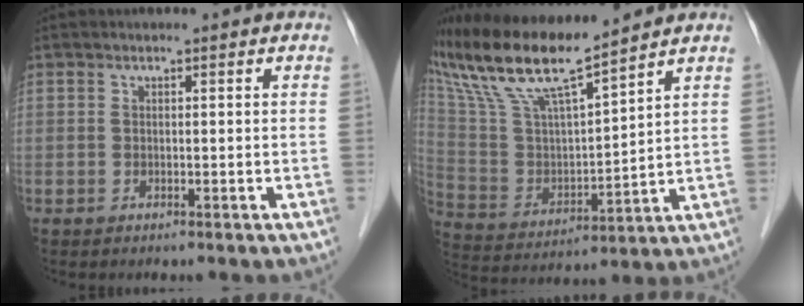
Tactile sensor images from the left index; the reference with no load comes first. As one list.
[{"total": 17.0, "force": [13.8, 0.9, 9.8], "torque": [-0.195, 0.008, 0.265]}]